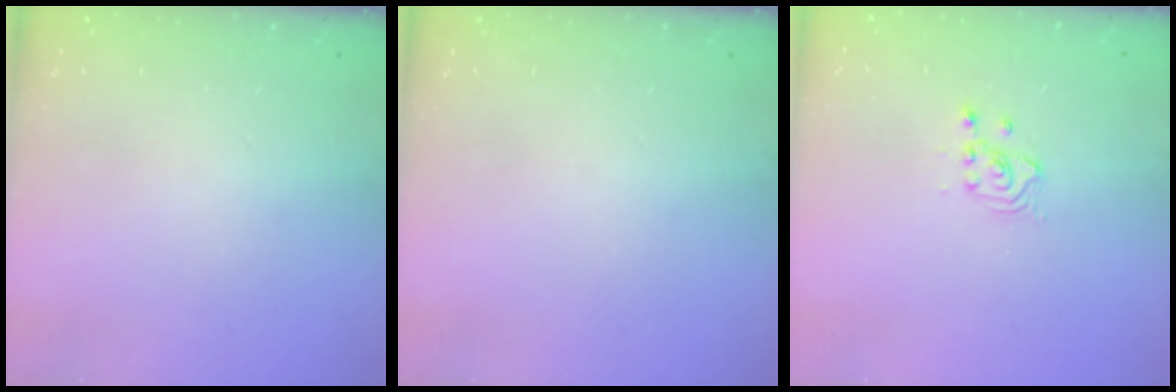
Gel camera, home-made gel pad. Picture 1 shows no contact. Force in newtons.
{"total": 0.0}
{"total": 2.7, "press": 2.7, "slide": 0.3}